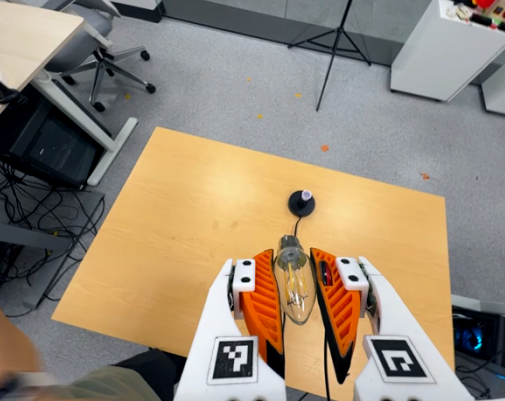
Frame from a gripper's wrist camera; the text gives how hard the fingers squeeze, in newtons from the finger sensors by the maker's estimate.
{"total": 18.1, "left": 19.1, "right": 17.1}